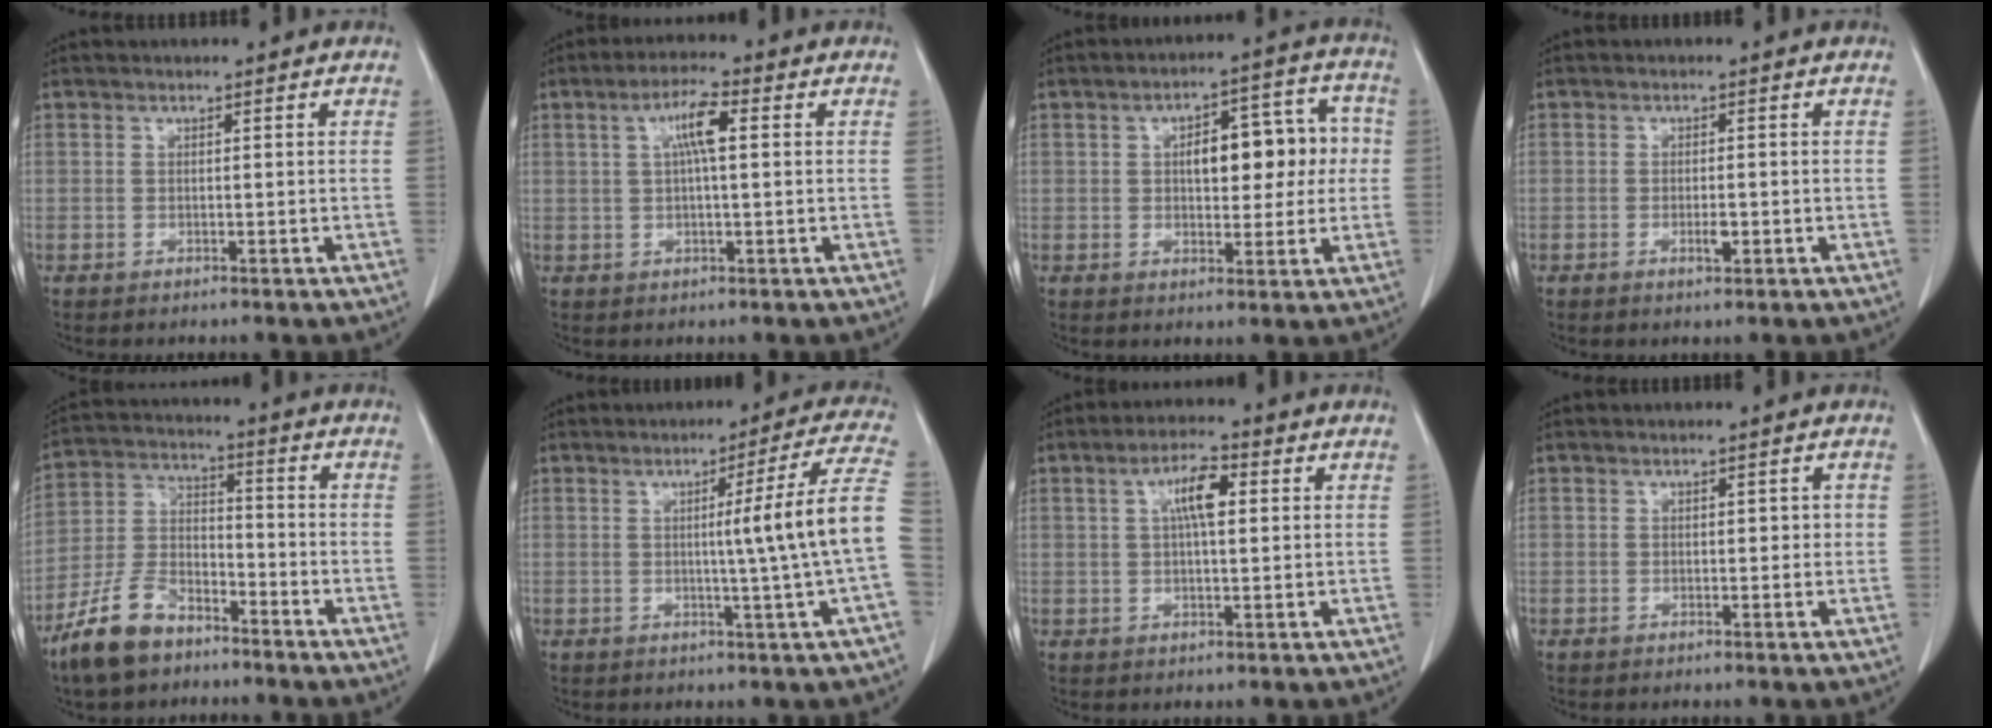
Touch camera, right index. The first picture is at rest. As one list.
[{"total": 5.4, "force": [1.3, 0.7, 5.2], "torque": [-0.097, 0.012, 0.023]}, {"total": 10.6, "force": [1.1, 4.7, 9.4], "torque": [-0.124, 0.038, 0.022]}, {"total": 1.8, "force": [-0.6, 0.5, 1.7], "torque": [-0.030, -0.001, -0.009]}, {"total": 10.8, "force": [-7.9, 4.9, 5.5], "torque": [-0.126, -0.003, -0.157]}, {"total": 11.1, "force": [-0.5, -2.6, 10.8], "torque": [-0.140, 0.003, -0.004]}, {"total": 5.8, "force": [1.6, 1.5, 5.4], "torque": [-0.098, 0.012, 0.027]}, {"total": 1.5, "force": [0.2, 0.8, 1.2], "torque": [-0.012, 0.003, 0.002]}]